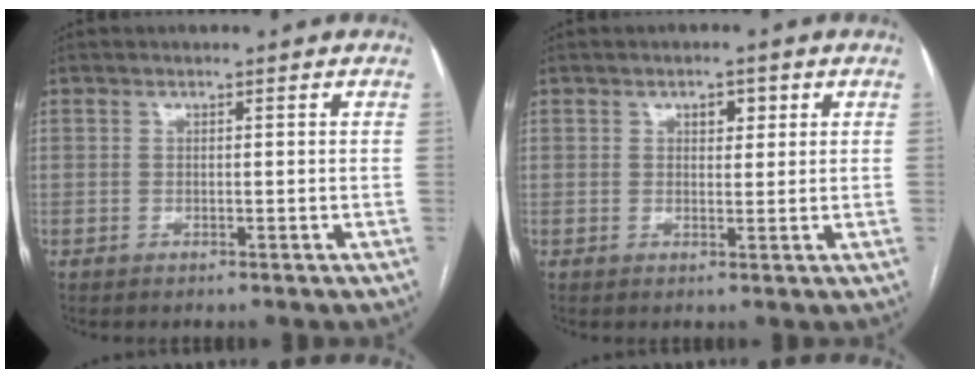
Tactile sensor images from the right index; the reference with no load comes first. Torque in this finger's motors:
{"motor_torque": [0.02, 0.01, 0.00, 0.00]}